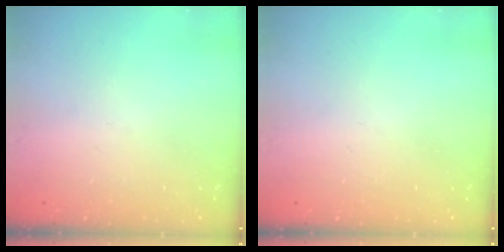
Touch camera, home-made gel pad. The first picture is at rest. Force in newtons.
{"total": 0.0}